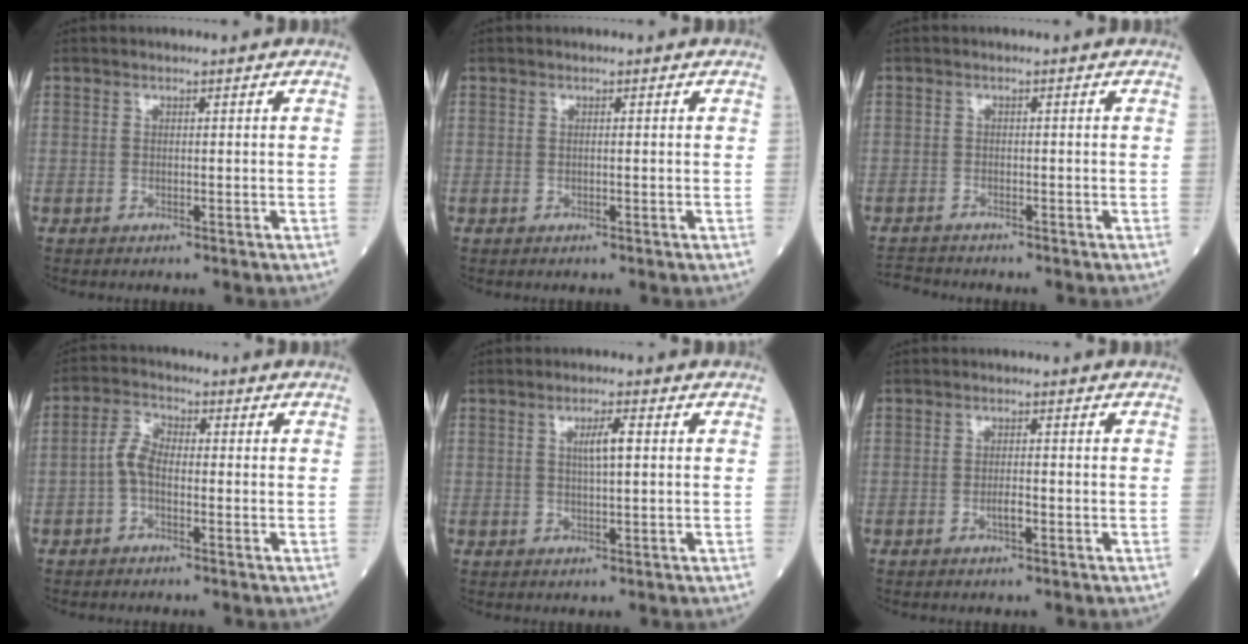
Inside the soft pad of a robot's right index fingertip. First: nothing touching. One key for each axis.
{"total": 0.0}
{"total": 3.1, "fx": -3.1, "fy": 0.5, "fz": -0.3, "tx": 0.004, "ty": -0.013, "tz": -0.058}
{"total": 4.1, "fx": -1.0, "fy": 2.0, "fz": 3.4, "tx": -0.069, "ty": 0.009, "tz": -0.026}
{"total": 3.4, "fx": 0.8, "fy": 0.4, "fz": 3.3, "tx": -0.059, "ty": 0.001, "tz": 0.013}
{"total": 1.7, "fx": -0.7, "fy": 0.4, "fz": 1.5, "tx": -0.025, "ty": 0.000, "tz": -0.012}